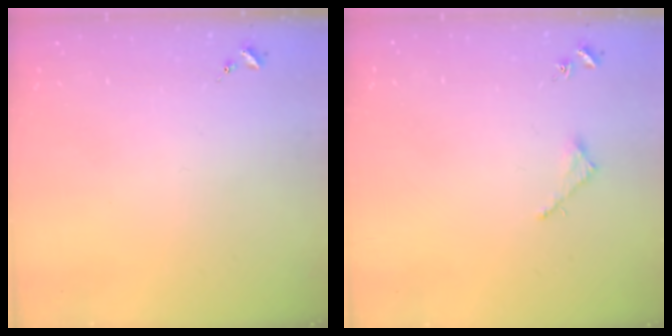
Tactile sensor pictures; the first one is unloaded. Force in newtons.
{"total": 2.0, "press": 2.0, "slide": 0.1}